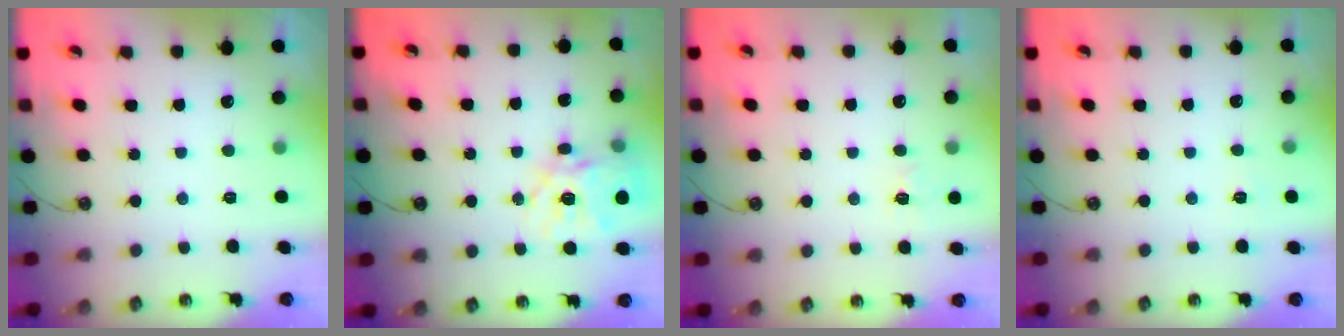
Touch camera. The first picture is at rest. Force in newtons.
{"total": 16.7, "press": 16.6, "slide": 1.8}
{"total": 5.8, "press": 5.8, "slide": 0.7}
{"total": 3.6, "press": 3.6, "slide": 0.5}